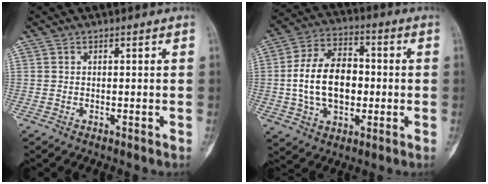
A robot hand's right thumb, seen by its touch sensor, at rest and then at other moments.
{"total": 15.6, "force": [-0.7, 10.2, 11.8], "torque": [-0.195, 0.023, -0.009]}